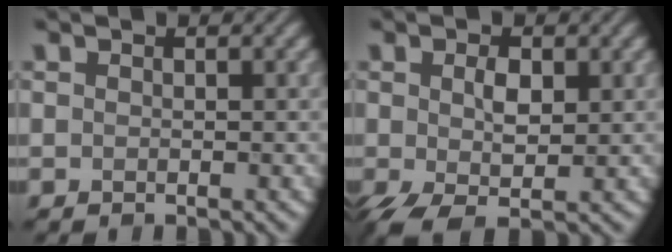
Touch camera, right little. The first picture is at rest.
{"total": 4.5, "force": [-0.3, 2.3, 3.8], "torque": [-0.082, -0.006, -0.003]}